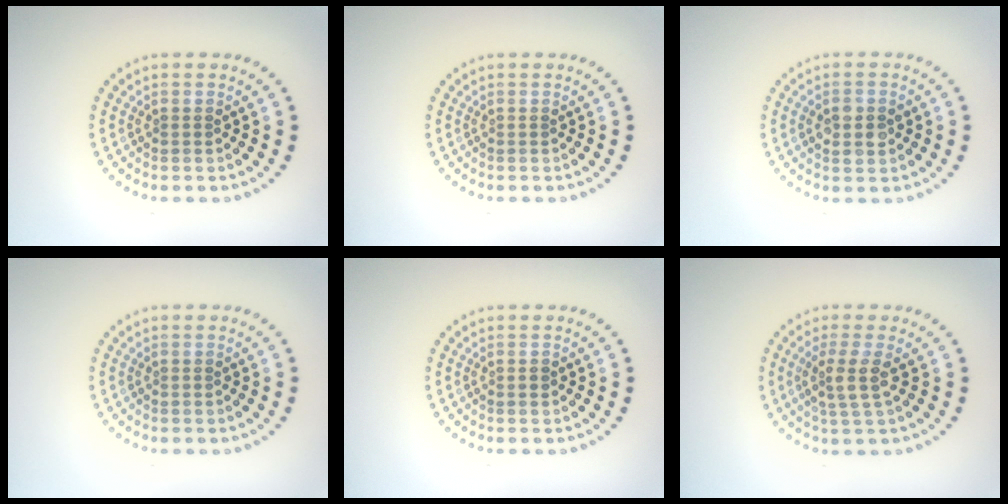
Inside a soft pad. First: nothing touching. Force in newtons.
{"total": 0.0}
{"total": 2.8, "press": 2.8, "slide": 0.2}
{"total": 0.0}
{"total": 0.7, "press": 0.7, "slide": 0.2}
{"total": 2.5, "press": 2.1, "slide": 1.3}